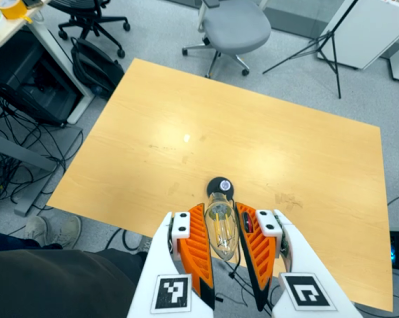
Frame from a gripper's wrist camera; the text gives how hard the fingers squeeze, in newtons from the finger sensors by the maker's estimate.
{"total": 13.0, "left": 13.4, "right": 12.6}